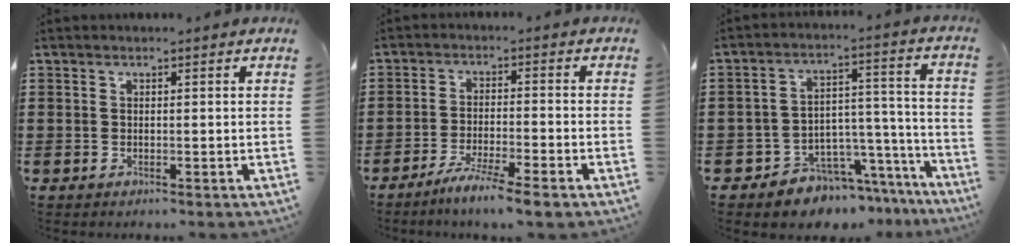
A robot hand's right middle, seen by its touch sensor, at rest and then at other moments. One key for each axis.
{"total": 5.0, "fx": -4.2, "fy": -0.3, "fz": 2.7, "tx": -0.048, "ty": -0.009, "tz": -0.076}
{"total": 6.1, "fx": -5.5, "fy": 2.8, "fz": 0.0, "tx": -0.005, "ty": 0.014, "tz": -0.104}